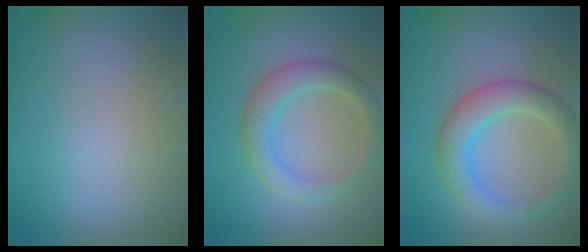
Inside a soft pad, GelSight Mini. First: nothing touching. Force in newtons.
{"total": 3.6, "press": 3.6, "slide": 0.1}
{"total": 4.7, "press": 4.7, "slide": 0.3}